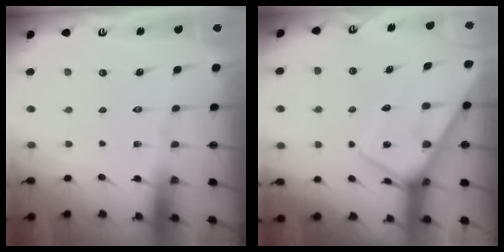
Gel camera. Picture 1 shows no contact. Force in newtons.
{"total": 10.0, "press": 10.0, "slide": 0.8}